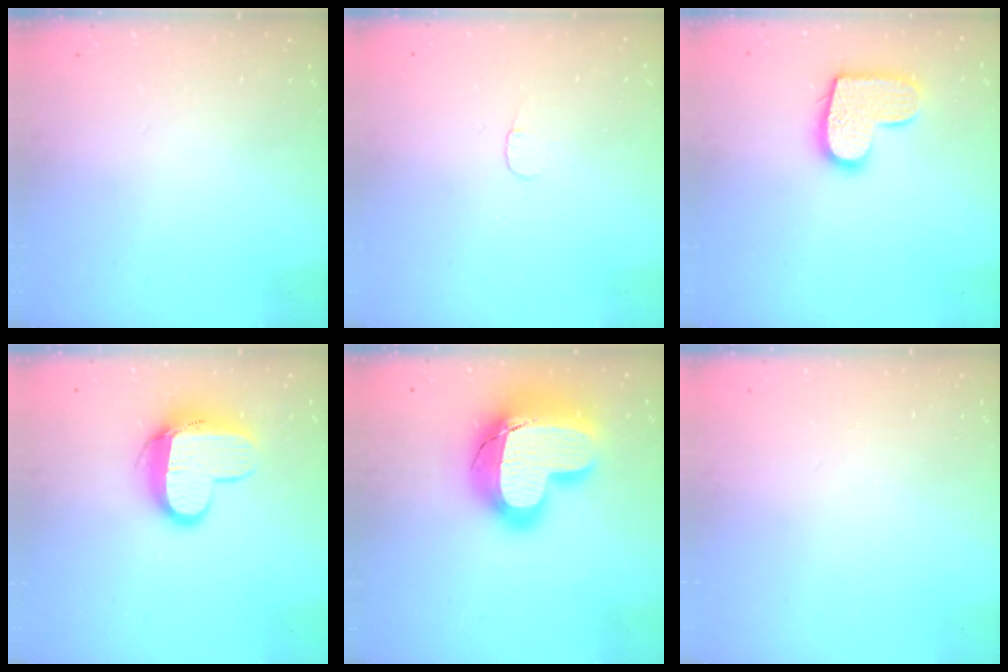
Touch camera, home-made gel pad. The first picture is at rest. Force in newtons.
{"total": 3.1, "press": 3.1, "slide": 0.3}
{"total": 12.7, "press": 12.7, "slide": 0.7}
{"total": 11.2, "press": 11.2, "slide": 1.1}
{"total": 23.0, "press": 22.9, "slide": 1.6}
{"total": 0.6, "press": 0.6, "slide": 0.2}